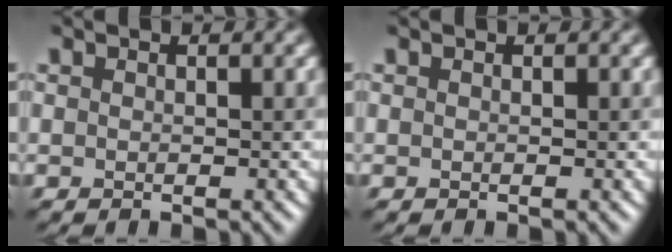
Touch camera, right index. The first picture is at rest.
{"total": 0.0}